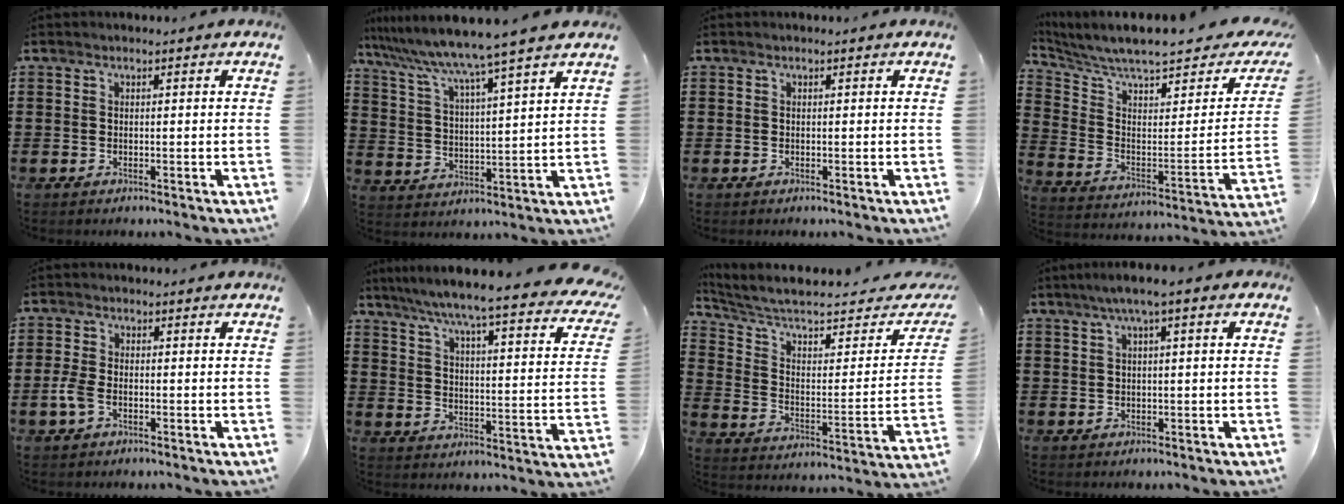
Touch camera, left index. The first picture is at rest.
{"total": 7.2, "force": [6.3, -1.7, 3.0], "torque": [-0.085, -0.051, 0.100]}
{"total": 0.0}
{"total": 7.3, "force": [6.2, 0.6, 3.9], "torque": [-0.105, -0.055, 0.101]}
{"total": 3.4, "force": [-1.3, 1.8, 2.6], "torque": [-0.068, -0.004, -0.029]}
{"total": 6.9, "force": [5.8, -0.7, 3.8], "torque": [-0.097, -0.047, 0.091]}
{"total": 6.8, "force": [5.3, 1.7, 3.9], "torque": [-0.102, -0.038, 0.087]}
{"total": 2.9, "force": [0.7, 0.1, 2.8], "torque": [-0.052, 0.001, 0.010]}